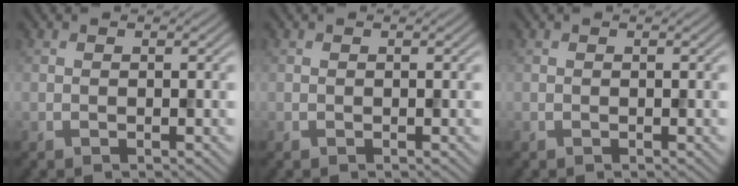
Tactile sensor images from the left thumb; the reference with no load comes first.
{"total": 0.0}
{"total": 0.0}